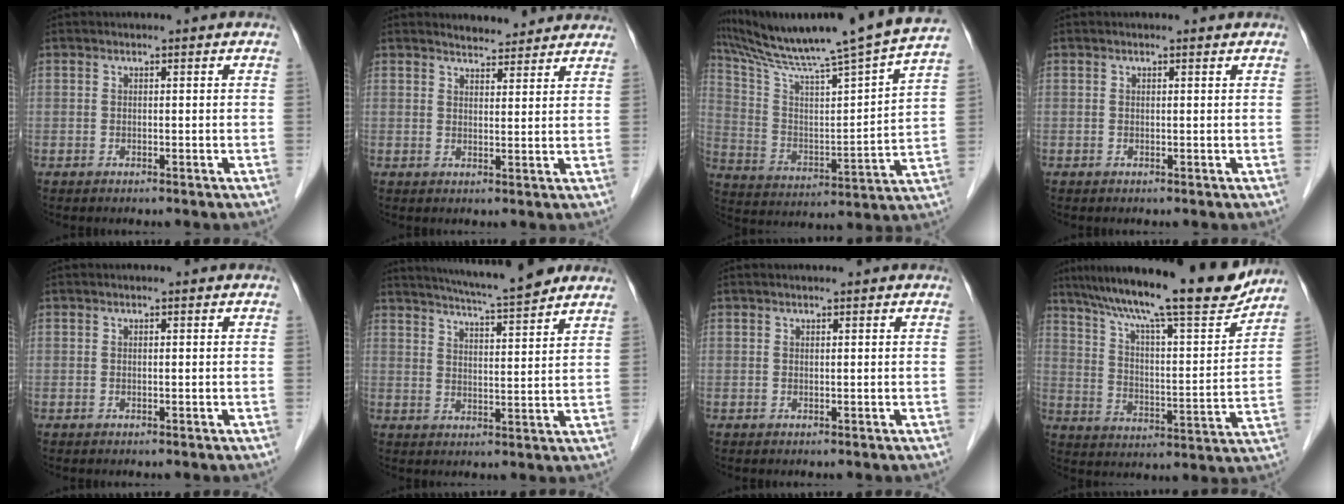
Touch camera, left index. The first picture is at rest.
{"total": 5.9, "force": [5.6, 1.5, 1.1], "torque": [-0.014, 0.013, 0.067]}
{"total": 23.7, "force": [20.1, -1.4, 12.5], "torque": [-0.211, -0.032, 0.305]}
{"total": 0.0}
{"total": 0.0}
{"total": 13.2, "force": [11.6, 0.4, 6.3], "torque": [-0.104, 0.012, 0.163]}
{"total": 0.8, "force": [0.8, -0.1, 0.4], "torque": [-0.003, 0.006, 0.010]}
{"total": 20.8, "force": [17.6, 1.6, 11.0], "torque": [-0.183, -0.005, 0.265]}